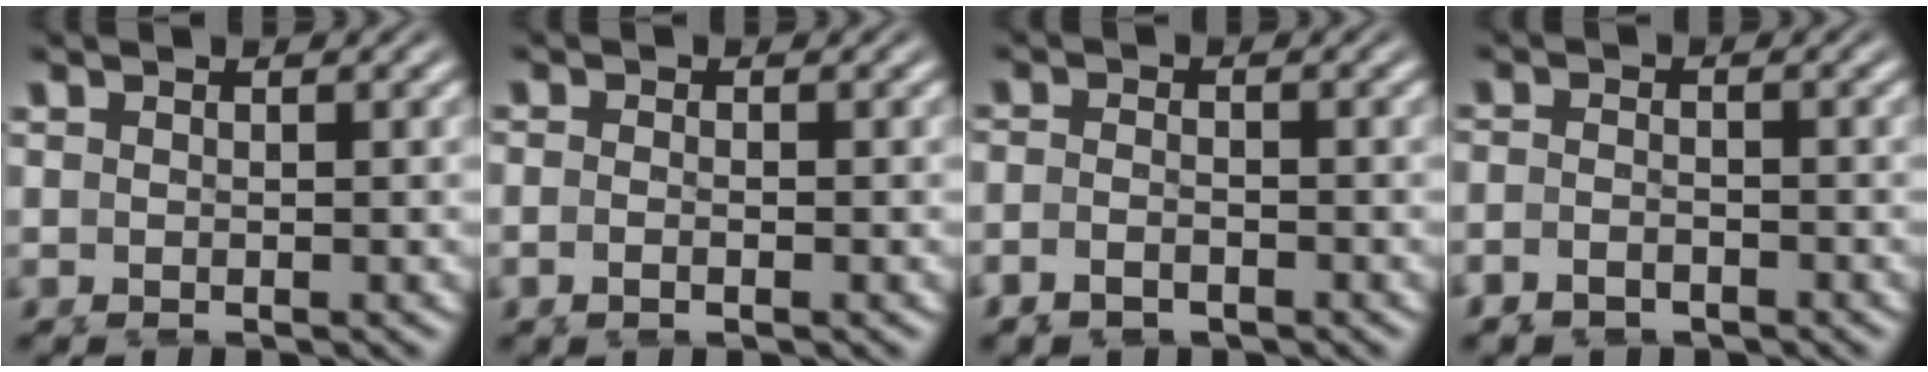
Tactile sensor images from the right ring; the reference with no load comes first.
{"total": 1.3, "force": [-0.9, 0.7, 0.7], "torque": [-0.021, -0.002, -0.023]}
{"total": 3.1, "force": [-2.4, 1.8, 1.0], "torque": [-0.032, -0.016, -0.041]}
{"total": 3.4, "force": [-2.7, 1.9, 0.8], "torque": [-0.030, -0.017, -0.046]}